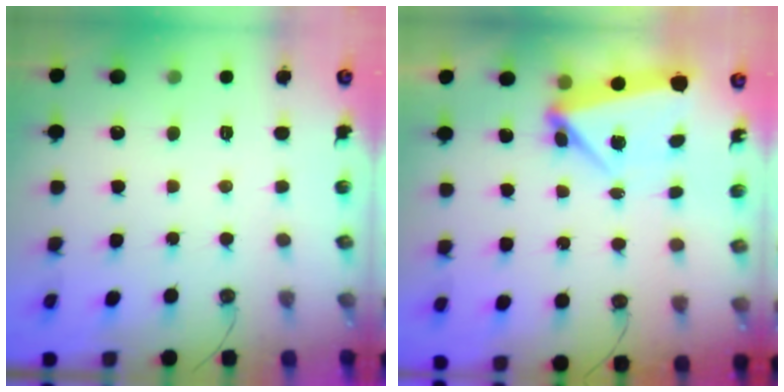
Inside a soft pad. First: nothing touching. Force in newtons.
{"total": 5.9, "press": 5.9, "slide": 0.6}